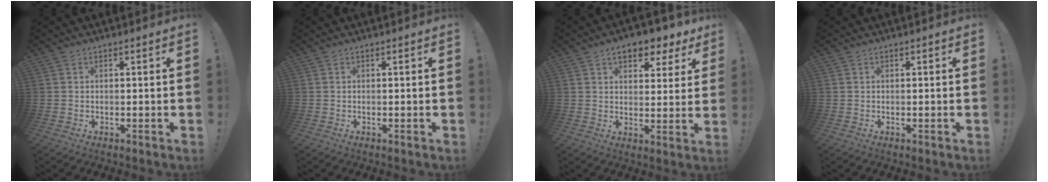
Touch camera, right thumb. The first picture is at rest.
{"total": 0.0}
{"total": 8.7, "force": [5.5, 4.4, 5.2], "torque": [-0.064, -0.033, 0.095]}
{"total": 0.0}